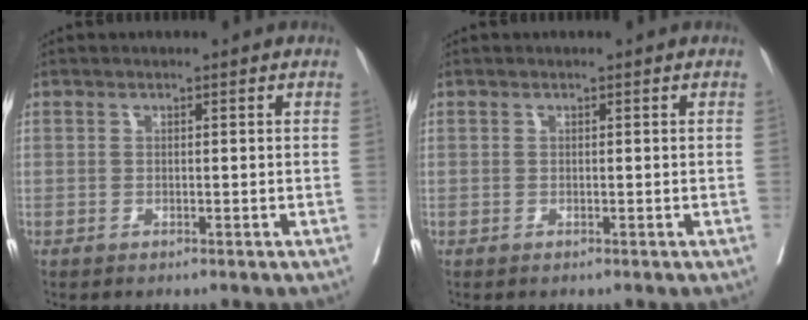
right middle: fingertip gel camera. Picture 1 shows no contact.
{"total": 0.0}